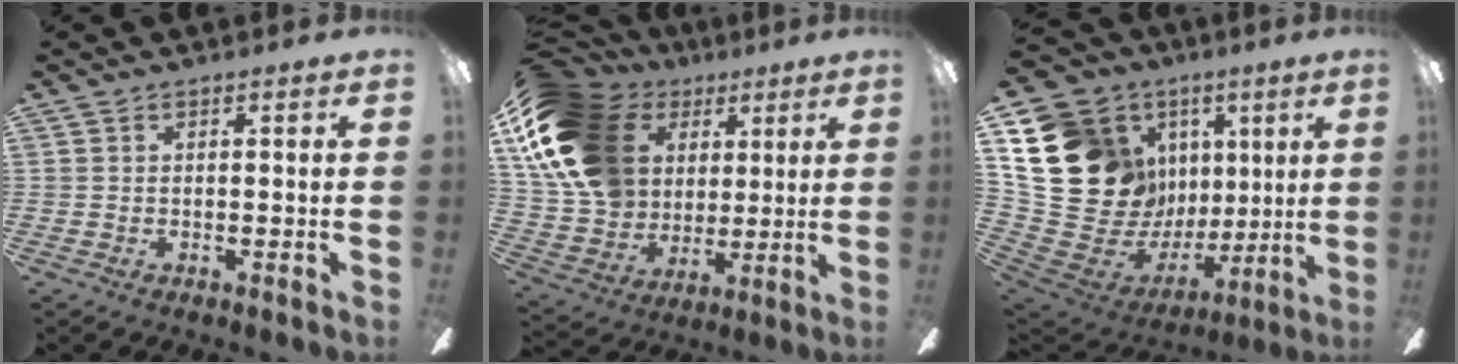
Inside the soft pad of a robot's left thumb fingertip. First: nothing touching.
{"total": 22.0, "force": [7.8, 16.4, 12.4], "torque": [-0.262, -0.015, 0.150]}
{"total": 22.2, "force": [6.5, 18.6, 10.1], "torque": [-0.238, -0.052, 0.162]}